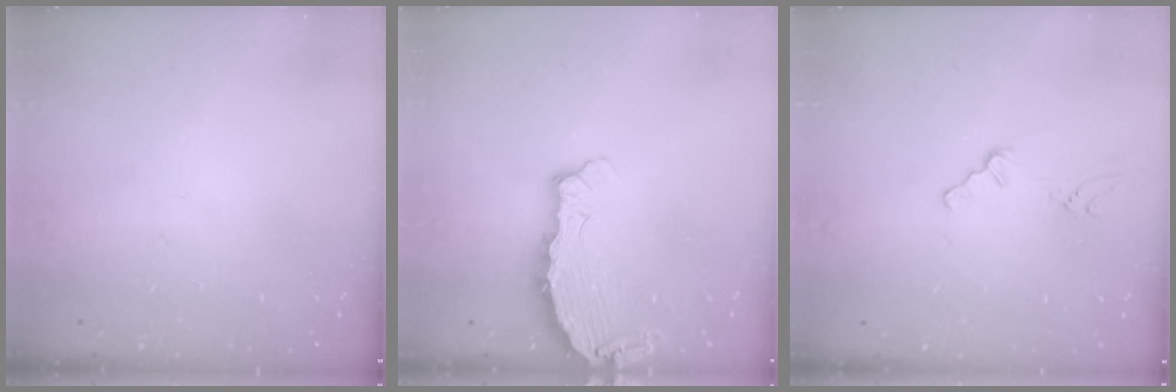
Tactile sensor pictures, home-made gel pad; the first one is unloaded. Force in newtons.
{"total": 6.0, "press": 6.0, "slide": 0.5}
{"total": 1.0, "press": 0.9, "slide": 0.2}